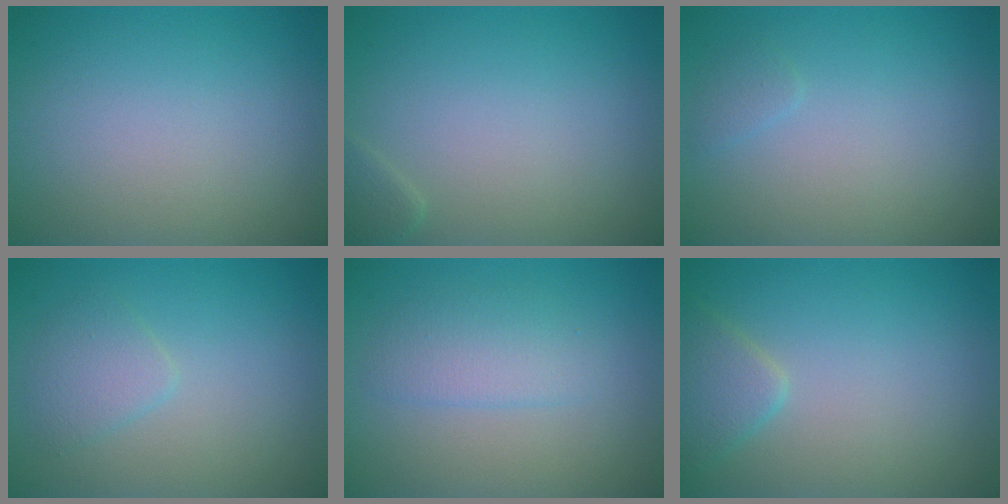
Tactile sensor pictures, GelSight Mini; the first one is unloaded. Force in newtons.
{"total": 1.0, "press": 1.0, "slide": 0.1}
{"total": 0.8, "press": 0.8, "slide": 0.1}
{"total": 1.9, "press": 1.9, "slide": 0.1}
{"total": 2.4, "press": 2.4, "slide": 0.0}
{"total": 2.3, "press": 2.3, "slide": 0.2}